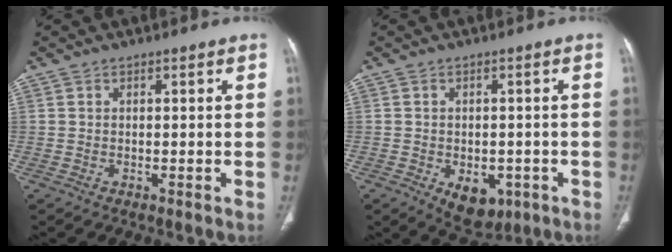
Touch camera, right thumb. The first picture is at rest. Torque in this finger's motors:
{"motor_torque": [1.31, 0.67, 0.61, -0.29, 0.04]}